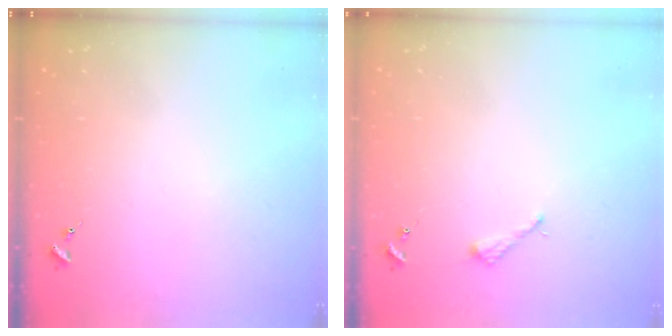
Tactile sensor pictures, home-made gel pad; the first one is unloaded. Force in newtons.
{"total": 2.6, "press": 2.6, "slide": 0.3}